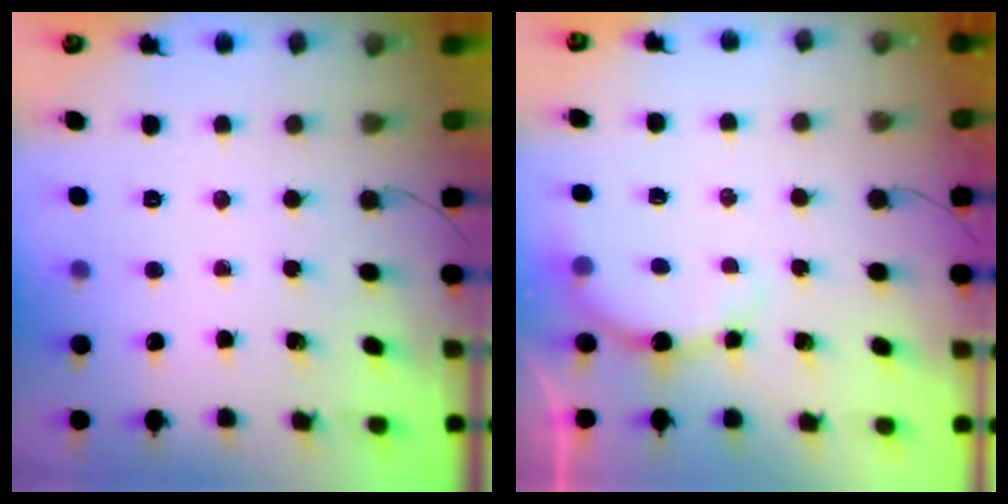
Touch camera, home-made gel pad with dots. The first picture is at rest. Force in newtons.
{"total": 4.8, "press": 4.8, "slide": 0.8}